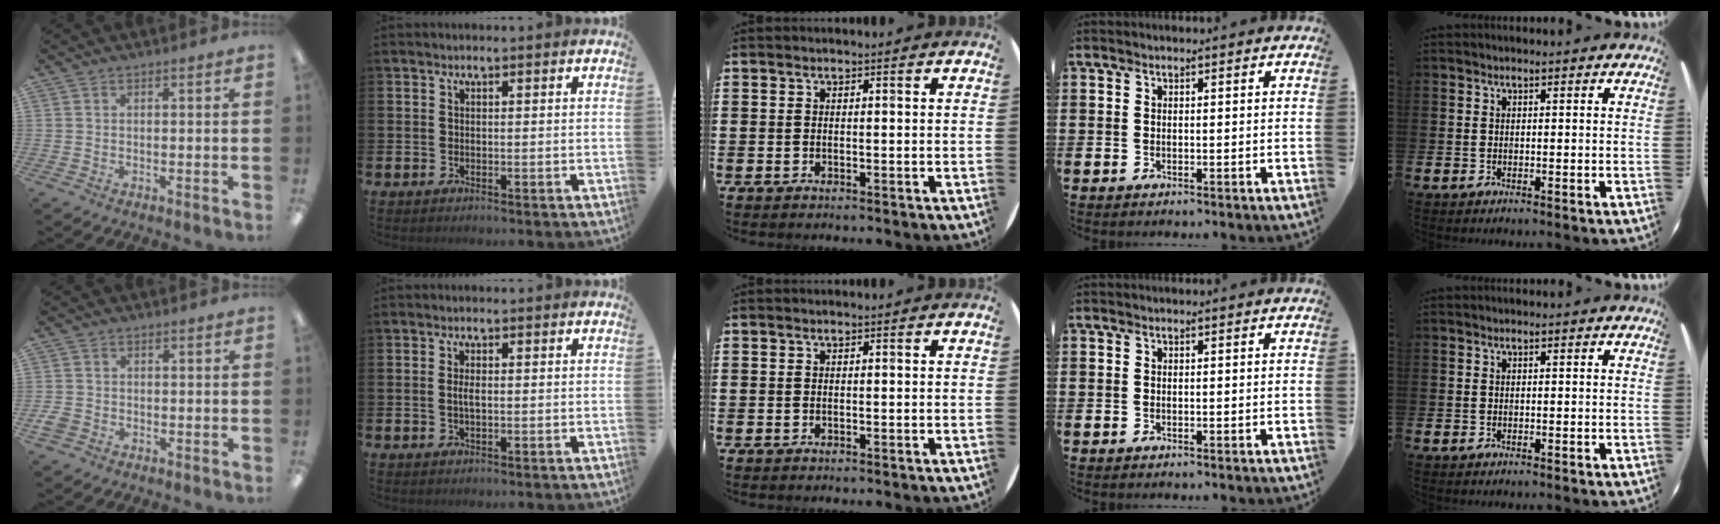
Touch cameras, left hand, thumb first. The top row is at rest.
{"thumb": {"total": 2.3, "force": [-1.0, 1.9, 0.9], "torque": [-0.014, 0.005, -0.018]}, "index": {"total": 1.7, "force": [0.0, 0.6, 1.6], "torque": [-0.024, 0.000, -0.003]}}